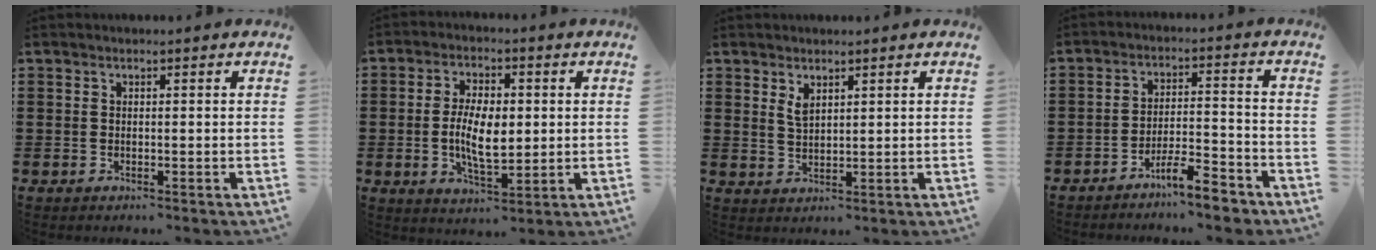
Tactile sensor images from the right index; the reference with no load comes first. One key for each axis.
{"total": 7.8, "fx": 0.0, "fy": 3.6, "fz": 6.9, "tx": -0.132, "ty": 0.003, "tz": -0.004}
{"total": 2.4, "fx": 1.5, "fy": 1.1, "fz": 1.5, "tx": -0.032, "ty": 0.003, "tz": 0.028}
{"total": 6.8, "fx": -5.7, "fy": 0.9, "fz": 3.6, "tx": -0.058, "ty": 0.005, "tz": -0.104}